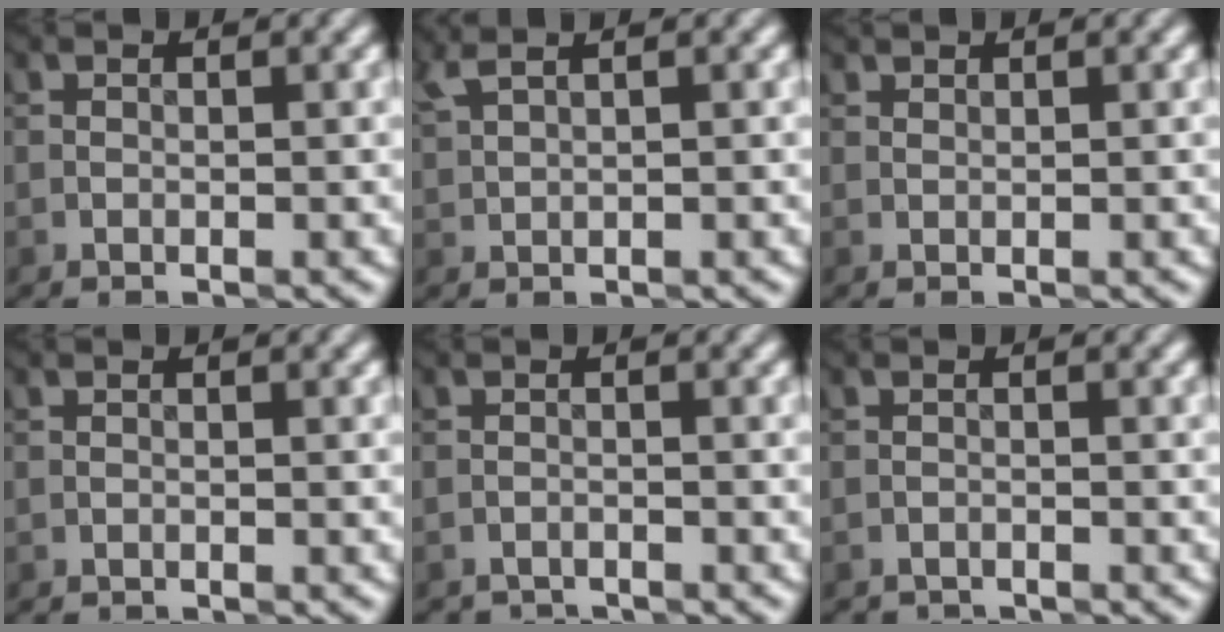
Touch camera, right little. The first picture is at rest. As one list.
[{"total": 1.8, "force": [1.4, 0.4, 0.9], "torque": [-0.022, 0.002, 0.030]}, {"total": 0.0}, {"total": 0.8, "force": [-0.8, 0.0, -0.1], "torque": [0.000, -0.006, -0.020]}, {"total": 2.3, "force": [-2.3, 0.4, -0.1], "torque": [0.005, -0.008, -0.046]}, {"total": 1.9, "force": [-1.9, 0.3, 0.0], "torque": [0.003, -0.009, -0.041]}]